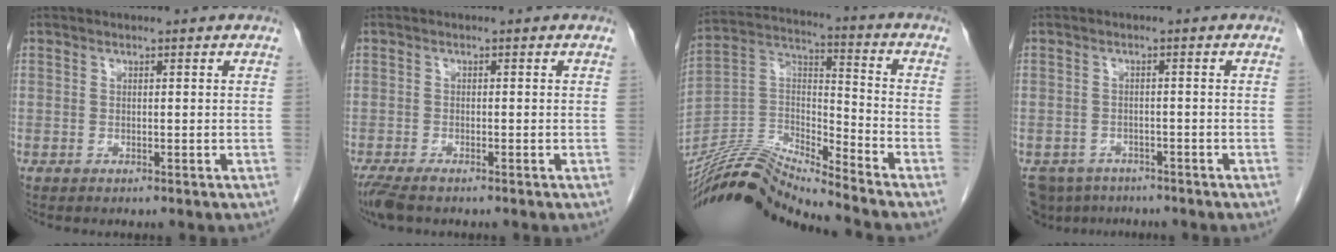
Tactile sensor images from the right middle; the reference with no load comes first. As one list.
[{"total": 3.7, "force": [-2.9, 0.9, 2.2], "torque": [-0.045, -0.012, -0.050]}, {"total": 16.0, "force": [-15.4, -1.5, 4.1], "torque": [-0.077, 0.032, -0.289]}, {"total": 6.3, "force": [-5.1, 3.5, 0.8], "torque": [-0.012, -0.005, -0.076]}]